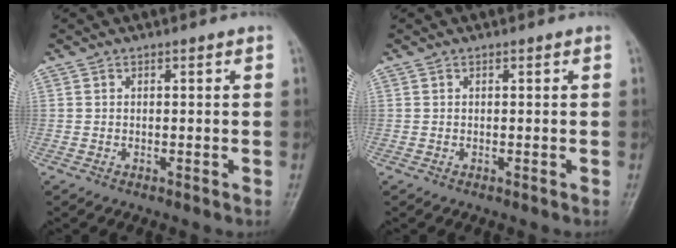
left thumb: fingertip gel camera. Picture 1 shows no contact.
{"total": 0.0}